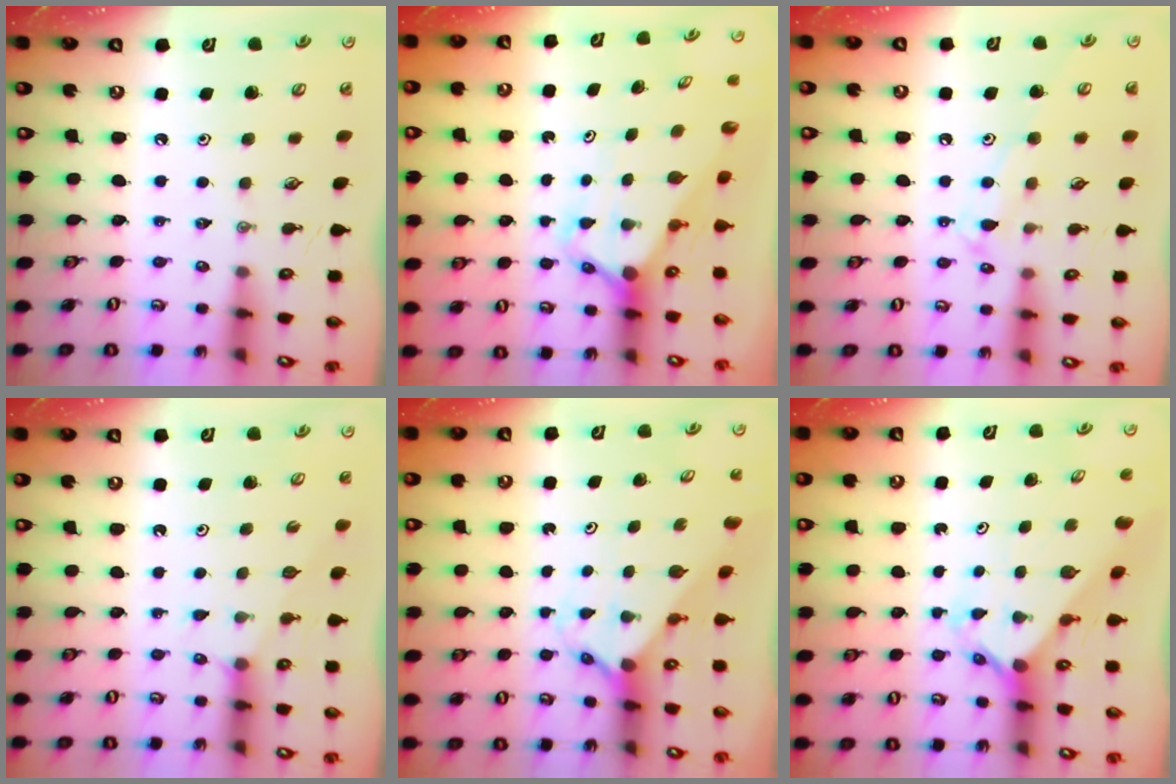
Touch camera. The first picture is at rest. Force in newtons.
{"total": 3.1, "press": 3.1, "slide": 0.2}
{"total": 10.0, "press": 10.0, "slide": 0.7}
{"total": 2.5, "press": 2.5, "slide": 0.3}
{"total": 1.7, "press": 1.7, "slide": 0.2}
{"total": 2.5, "press": 2.5, "slide": 0.2}